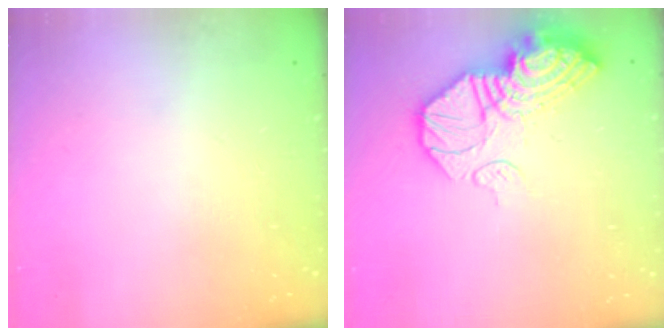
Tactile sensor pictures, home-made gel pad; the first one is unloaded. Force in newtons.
{"total": 15.8, "press": 15.7, "slide": 1.4}